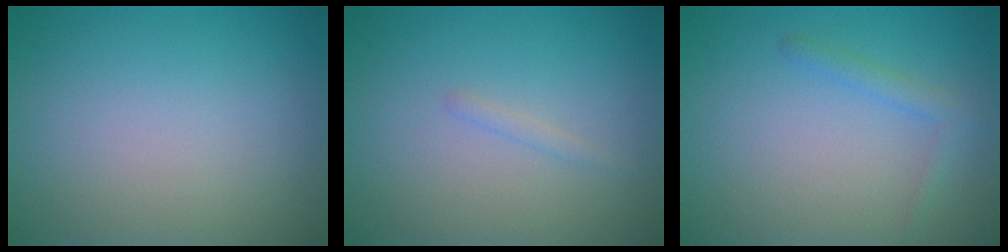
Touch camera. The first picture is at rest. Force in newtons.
{"total": 0.6, "press": 0.6, "slide": 0.0}
{"total": 1.4, "press": 1.4, "slide": 0.1}